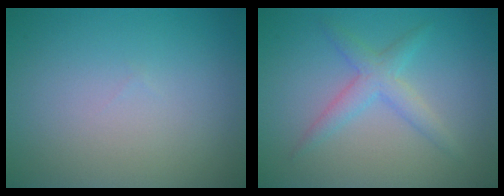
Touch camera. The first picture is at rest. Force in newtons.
{"total": 2.6, "press": 2.6, "slide": 0.0}